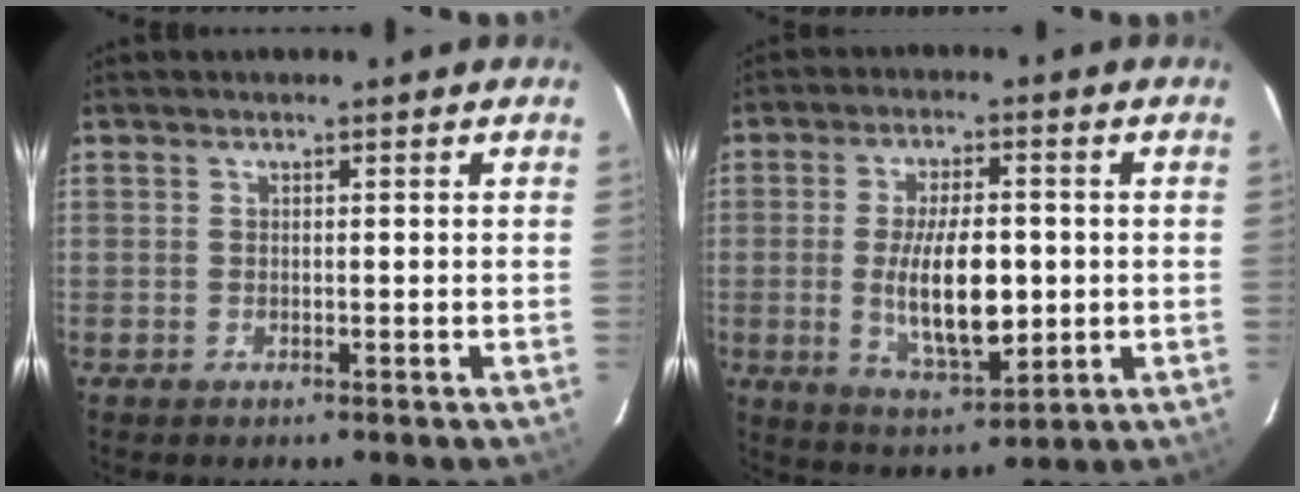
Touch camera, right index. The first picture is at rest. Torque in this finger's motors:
{"motor_torque": [0.52, 0.06, 0.54, 0.10]}